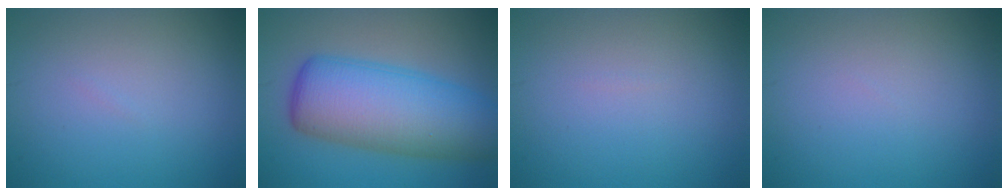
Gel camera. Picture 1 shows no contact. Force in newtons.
{"total": 10.3, "press": 10.3, "slide": 0.4}
{"total": 0.0}
{"total": 0.0}